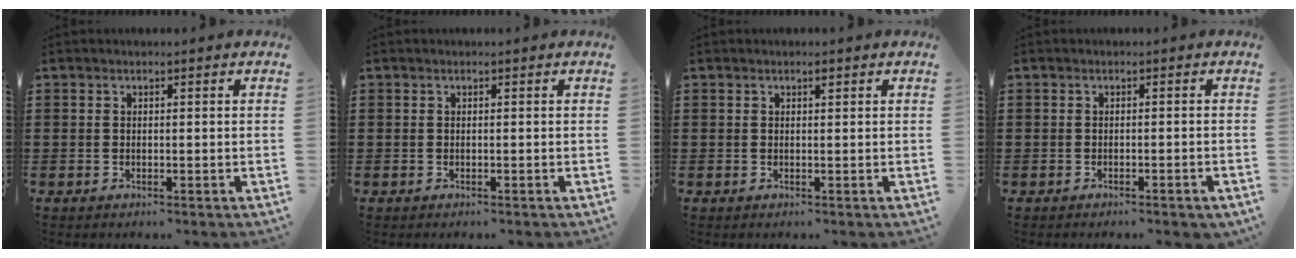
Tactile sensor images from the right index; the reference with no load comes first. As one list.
[{"total": 0.0}, {"total": 0.8, "force": [0.5, 0.3, 0.6], "torque": [-0.013, 0.002, 0.009]}, {"total": 0.9, "force": [-0.9, 0.1, 0.2], "torque": [-0.007, -0.001, -0.017]}]